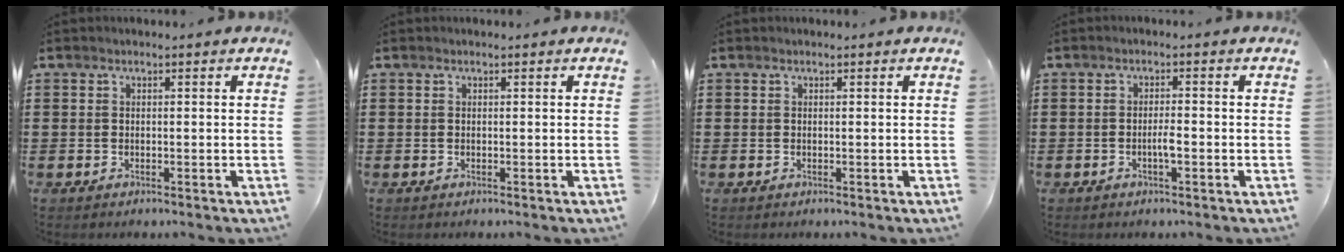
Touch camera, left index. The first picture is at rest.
{"total": 0.0}
{"total": 0.0}
{"total": 2.3, "force": [-0.8, 0.4, 2.1], "torque": [-0.040, 0.004, -0.015]}